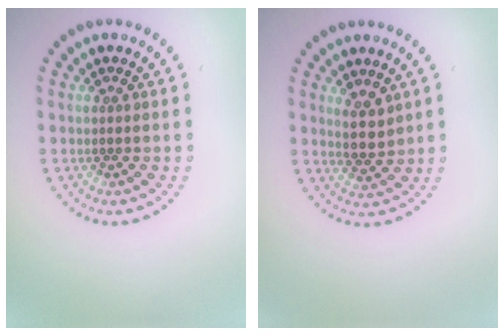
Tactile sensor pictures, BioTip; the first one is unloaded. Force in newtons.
{"total": 2.6, "press": 2.3, "slide": 1.3}